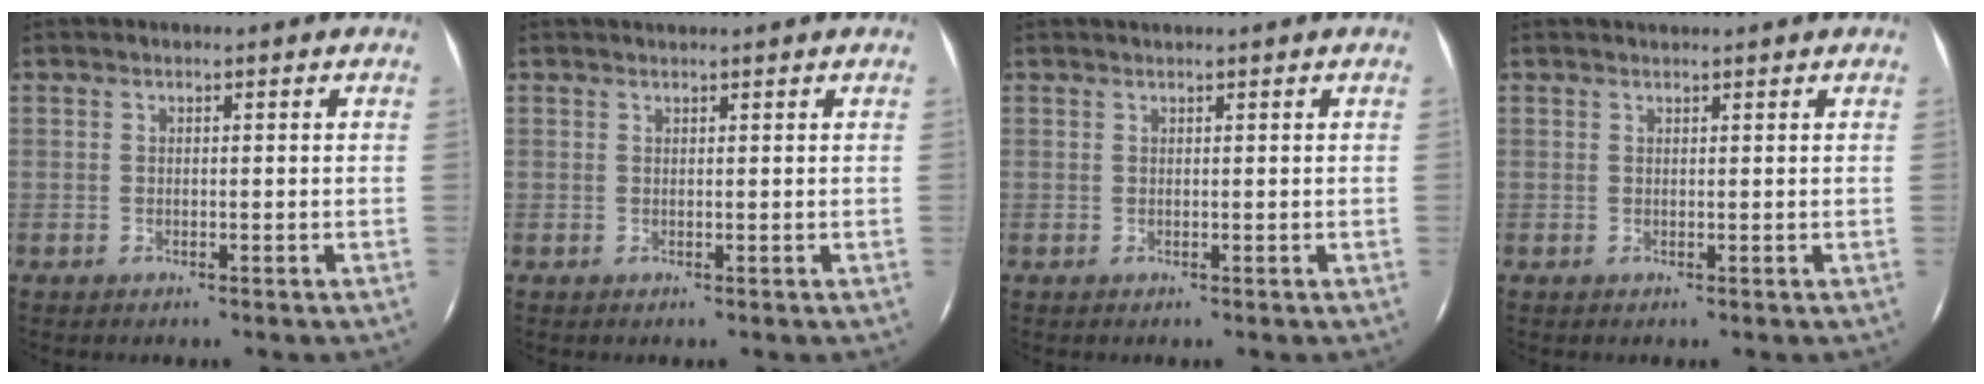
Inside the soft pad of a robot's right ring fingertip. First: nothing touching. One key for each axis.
{"total": 1.0, "fx": 1.0, "fy": -0.2, "fz": 0.2, "tx": -0.011, "ty": -0.002, "tz": 0.015}
{"total": 0.9, "fx": 0.8, "fy": -0.3, "fz": 0.3, "tx": -0.013, "ty": -0.004, "tz": 0.011}
{"total": 1.1, "fx": 1.1, "fy": -0.2, "fz": 0.2, "tx": -0.009, "ty": -0.001, "tz": 0.017}